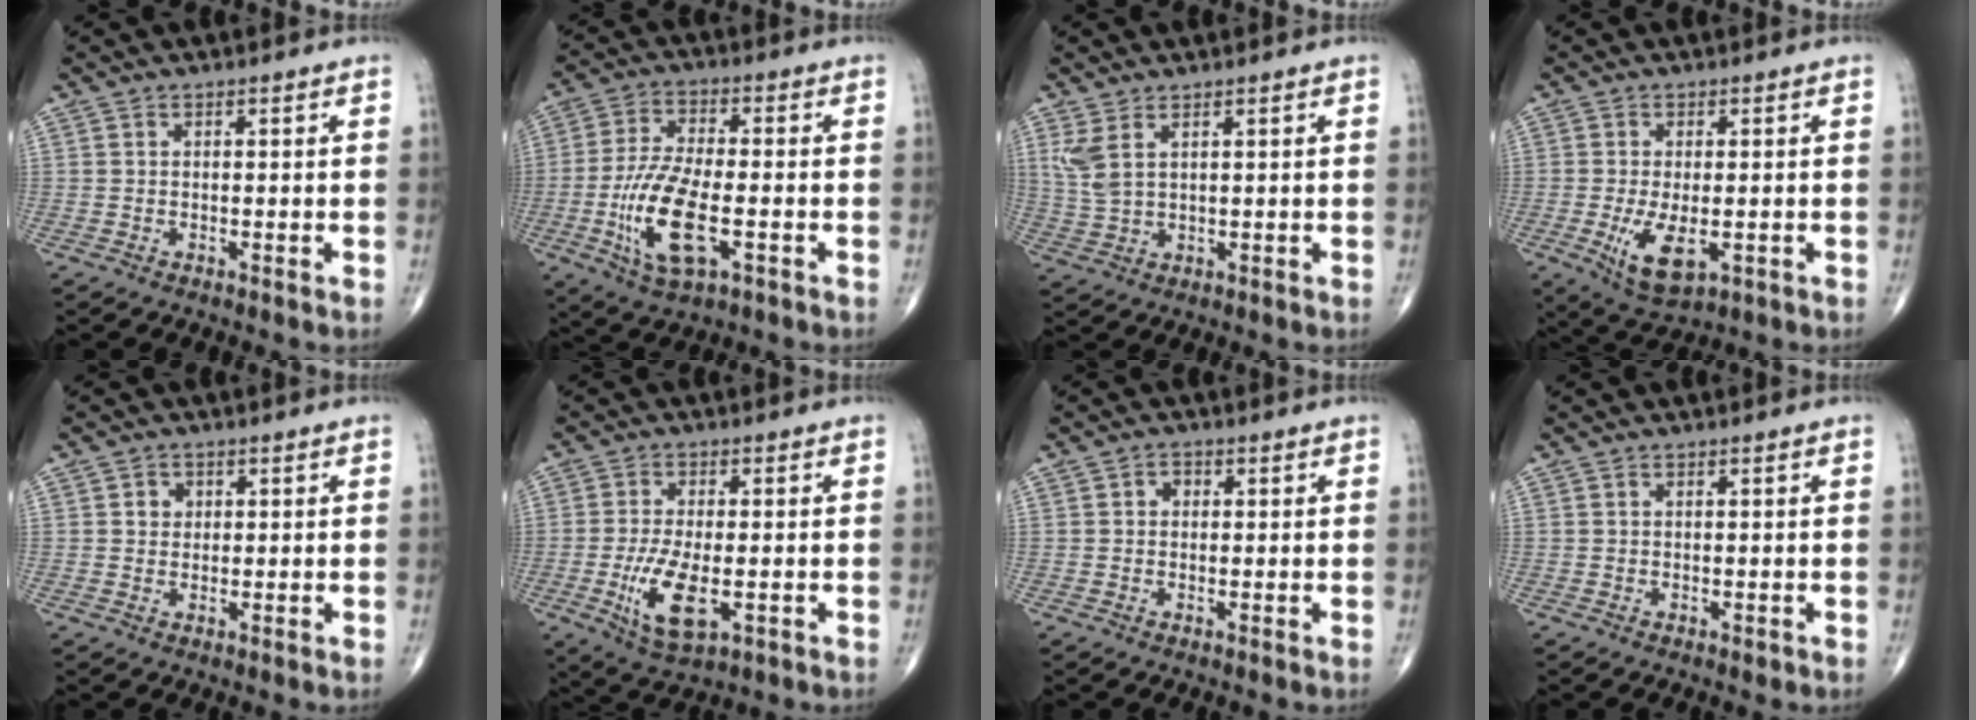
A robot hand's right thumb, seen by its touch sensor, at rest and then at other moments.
{"total": 13.5, "force": [-3.7, 5.4, 11.8], "torque": [-0.240, 0.008, -0.064]}
{"total": 4.7, "force": [2.3, 2.0, 3.7], "torque": [-0.090, -0.004, 0.058]}
{"total": 7.5, "force": [-1.9, 3.4, 6.4], "torque": [-0.116, -0.017, -0.023]}
{"total": 2.2, "force": [0.5, 2.0, 0.8], "torque": [0.000, 0.000, 0.007]}
{"total": 9.6, "force": [-2.5, 4.1, 8.3], "torque": [-0.160, -0.010, -0.039]}
{"total": 1.7, "force": [0.2, 1.4, 0.9], "torque": [-0.003, 0.005, -0.001]}
{"total": 0.6, "force": [-0.3, 0.3, 0.4], "torque": [-0.002, 0.000, -0.003]}